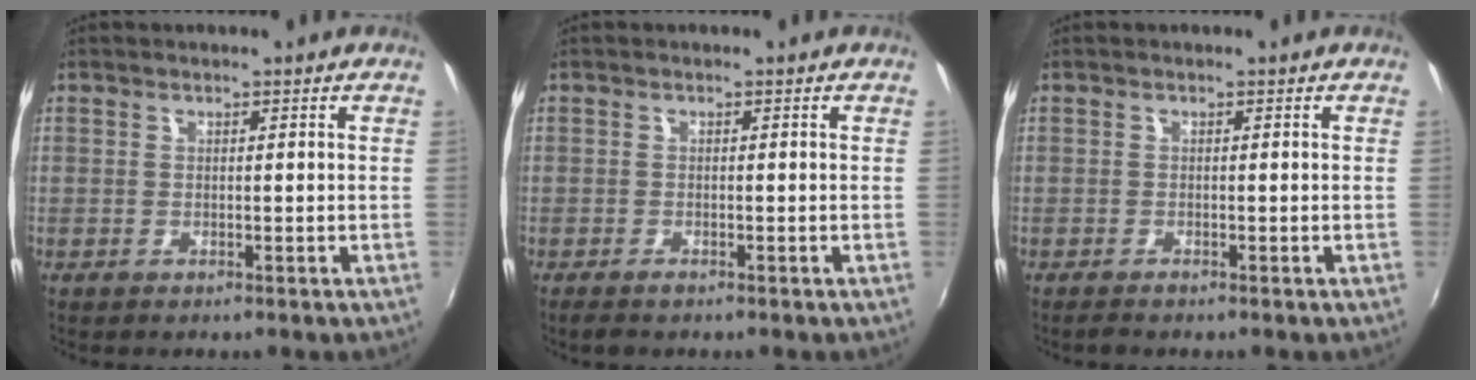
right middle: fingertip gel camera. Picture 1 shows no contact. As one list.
[{"total": 1.6, "force": [-1.3, 0.4, 0.8], "torque": [-0.017, -0.006, -0.023]}, {"total": 0.9, "force": [-0.8, 0.1, 0.3], "torque": [-0.007, -0.004, -0.016]}]